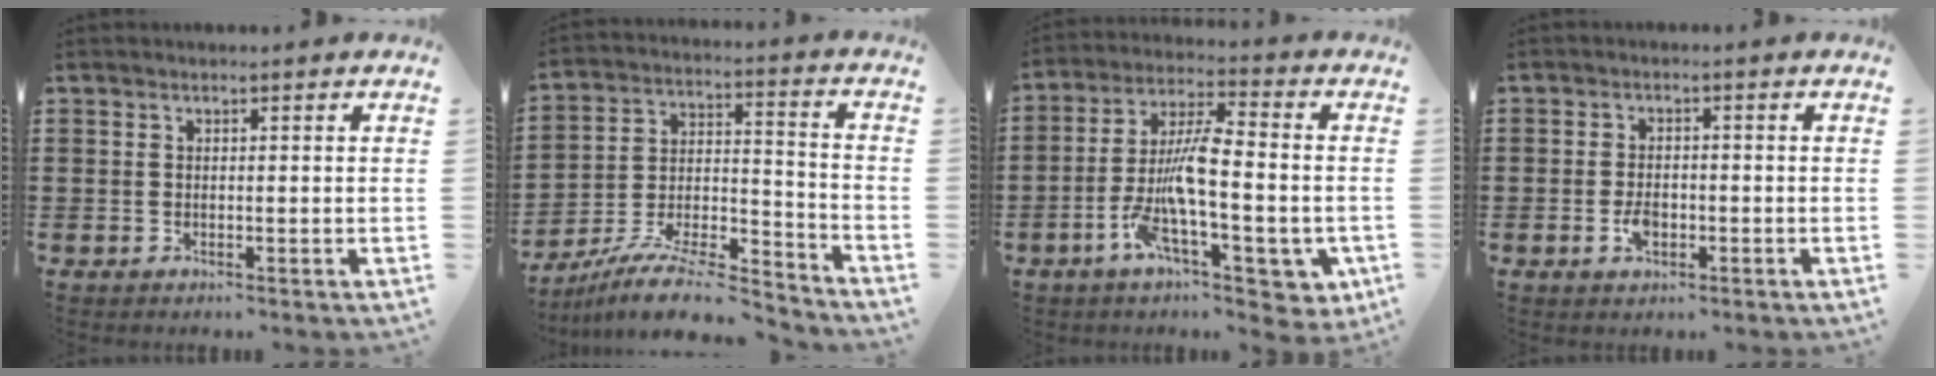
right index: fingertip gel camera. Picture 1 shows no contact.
{"total": 11.5, "force": [-10.2, 2.0, 5.1], "torque": [-0.081, 0.029, -0.195]}
{"total": 13.5, "force": [-4.6, 4.4, 11.9], "torque": [-0.237, -0.003, -0.086]}
{"total": 2.8, "force": [-1.0, 1.5, 2.1], "torque": [-0.045, -0.001, -0.021]}